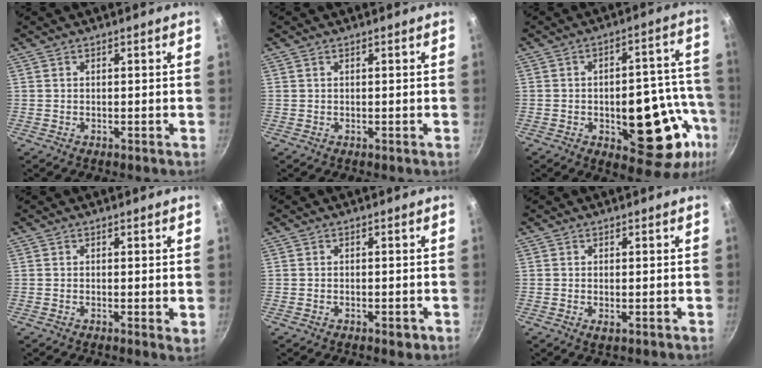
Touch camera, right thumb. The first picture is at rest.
{"total": 0.0}
{"total": 19.8, "force": [-5.6, 9.8, 16.3], "torque": [-0.147, 0.028, -0.069]}
{"total": 1.9, "force": [0.1, 0.4, 1.8], "torque": [-0.024, -0.007, -0.002]}
{"total": 1.9, "force": [-0.9, 0.9, 1.4], "torque": [-0.022, 0.004, -0.012]}
{"total": 1.5, "force": [-0.3, 0.5, 1.4], "torque": [-0.026, -0.004, -0.003]}